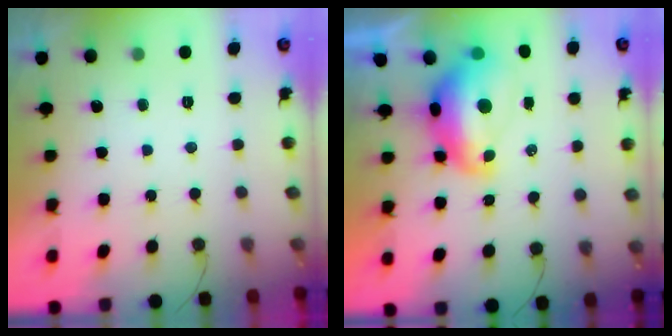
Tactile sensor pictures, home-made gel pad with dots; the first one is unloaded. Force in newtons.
{"total": 12.6, "press": 12.6, "slide": 1.0}